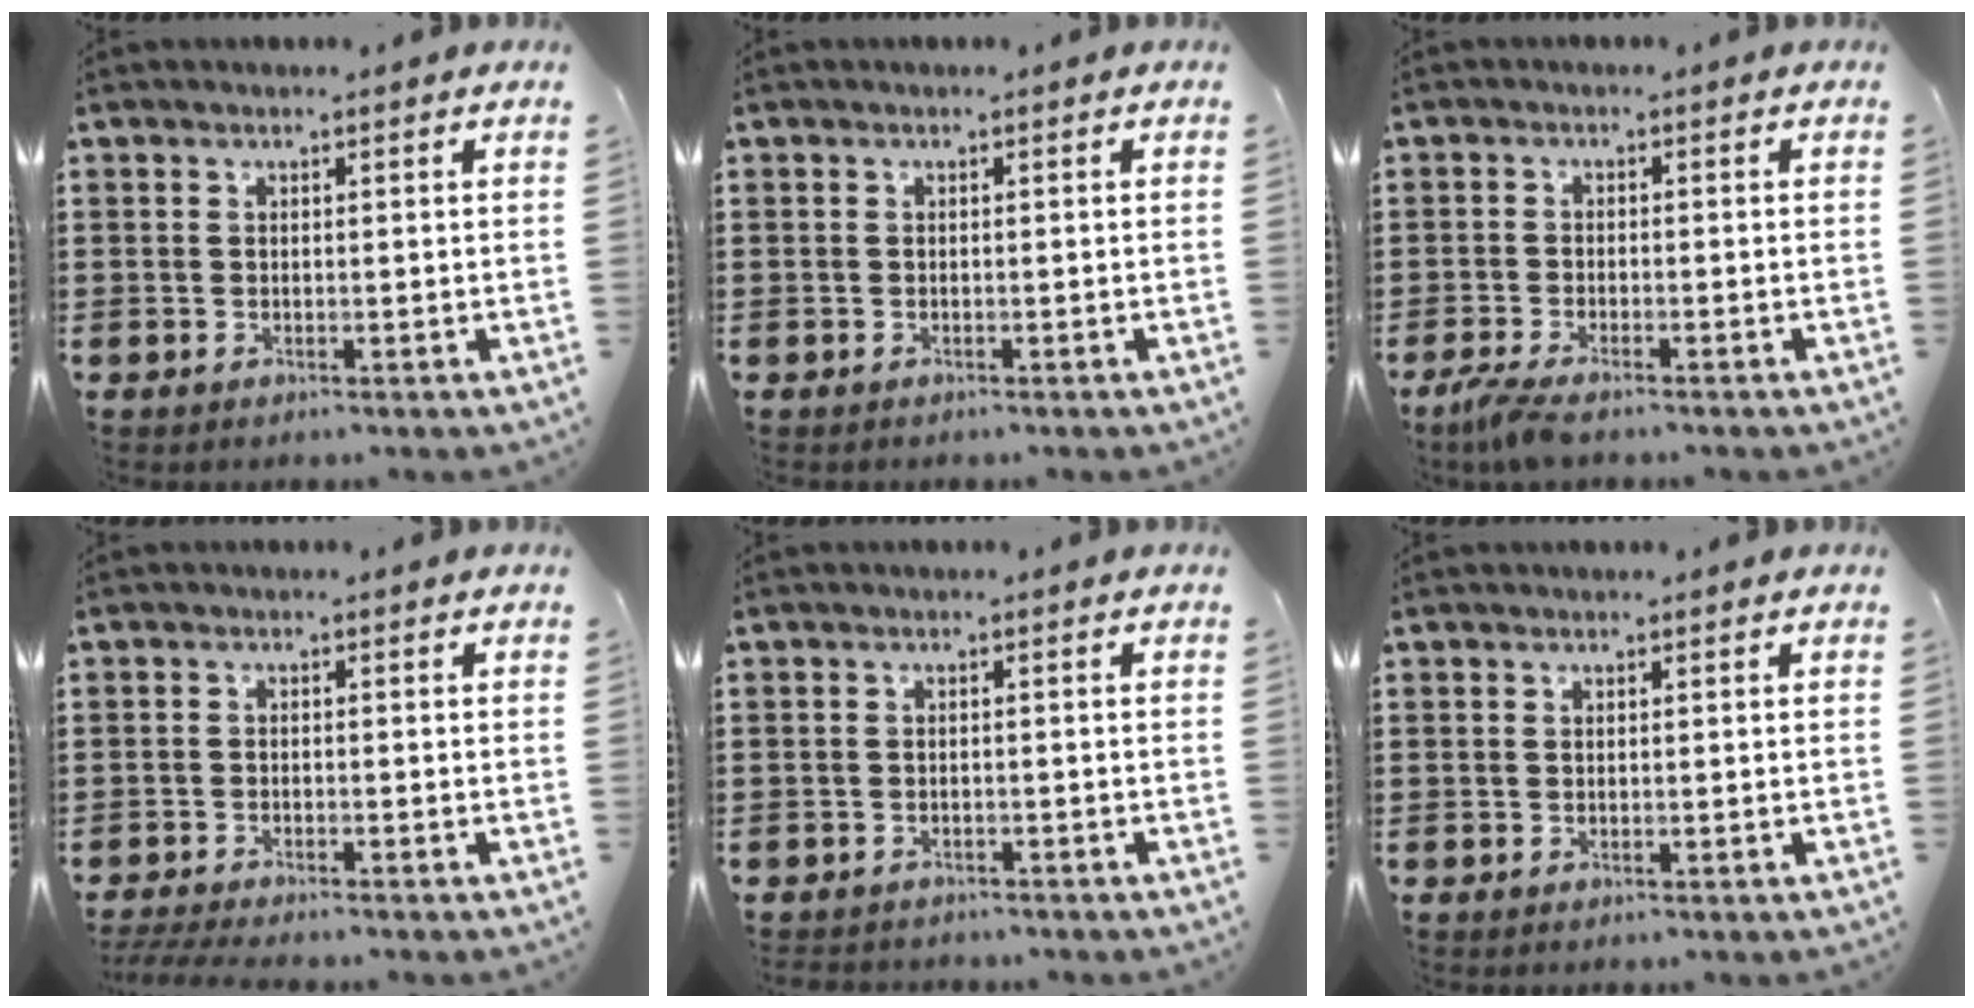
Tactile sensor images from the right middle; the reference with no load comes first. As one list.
[{"total": 0.0}, {"total": 2.9, "force": [-2.3, 0.4, 1.8], "torque": [-0.052, -0.010, -0.048]}, {"total": 2.6, "force": [-2.6, 0.0, 0.6], "torque": [-0.027, -0.008, -0.057]}, {"total": 1.5, "force": [-1.4, 0.3, -0.1], "torque": [-0.005, -0.001, -0.032]}, {"total": 0.0}]